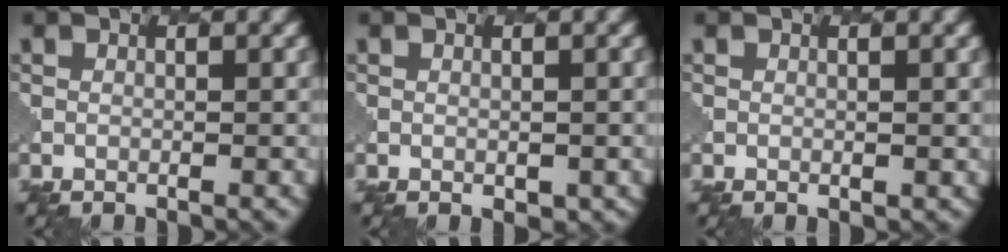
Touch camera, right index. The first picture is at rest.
{"total": 0.6, "force": [-0.2, 0.4, 0.4], "torque": [-0.007, -0.001, 0.004]}
{"total": 0.0}